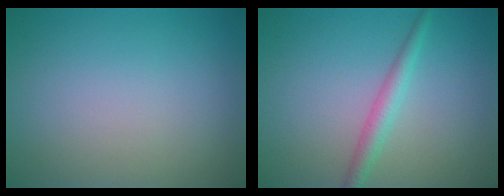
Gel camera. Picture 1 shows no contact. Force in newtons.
{"total": 2.1, "press": 2.1, "slide": 0.0}